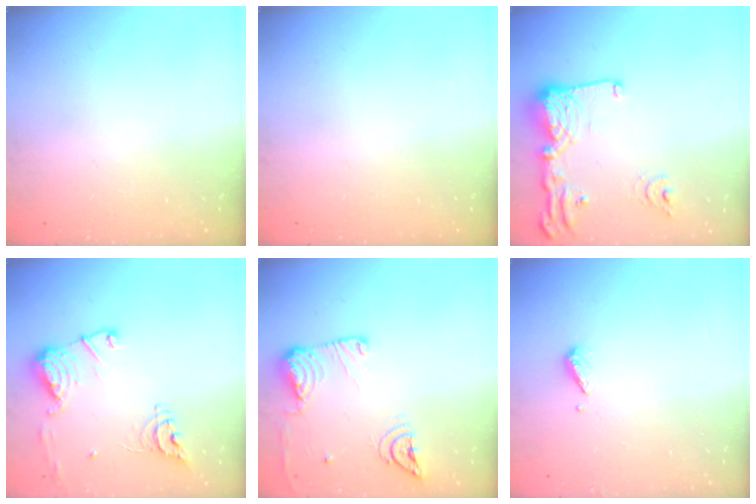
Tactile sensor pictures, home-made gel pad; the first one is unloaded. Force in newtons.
{"total": 0.0}
{"total": 15.0, "press": 14.9, "slide": 1.6}
{"total": 15.3, "press": 15.2, "slide": 1.4}
{"total": 12.8, "press": 12.7, "slide": 1.6}
{"total": 3.9, "press": 3.9, "slide": 0.4}